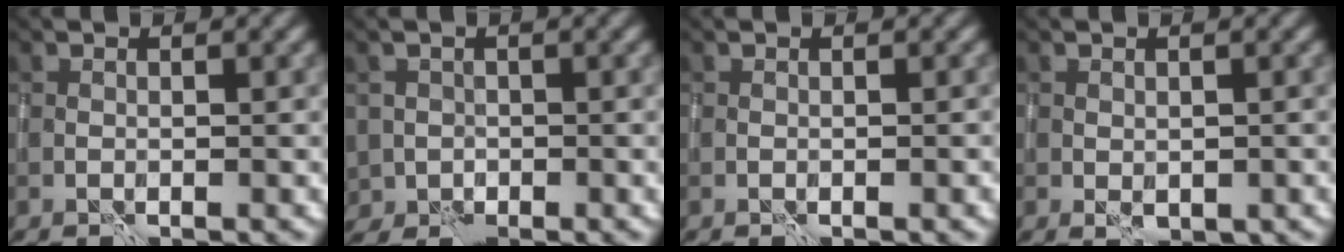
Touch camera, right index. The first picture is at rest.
{"total": 3.4, "force": [-1.8, 2.8, 0.4], "torque": [0.014, -0.005, -0.034]}
{"total": 0.8, "force": [-0.4, 0.2, 0.7], "torque": [-0.007, 0.005, -0.003]}
{"total": 1.7, "force": [-0.4, 1.2, 1.1], "torque": [-0.016, -0.007, 0.000]}